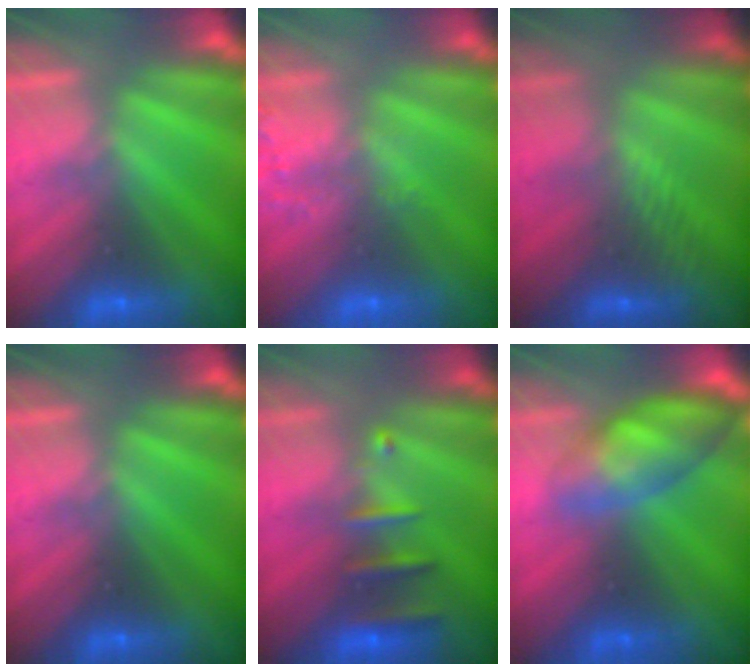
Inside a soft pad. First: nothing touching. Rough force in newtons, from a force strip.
{"total": 1.9}
{"total": 2.4}
{"total": 0.0}
{"total": 2.5}
{"total": 5.0}